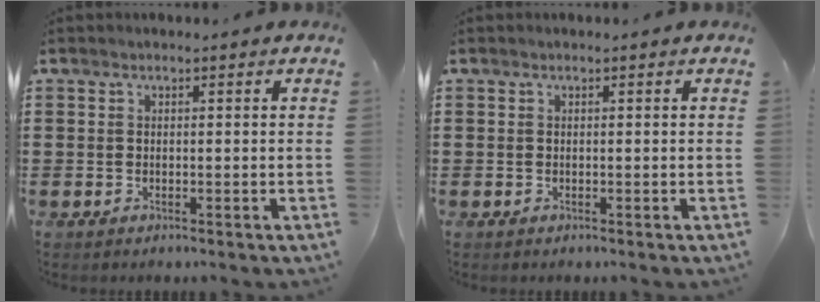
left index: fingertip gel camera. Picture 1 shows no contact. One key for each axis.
{"total": 0.0}